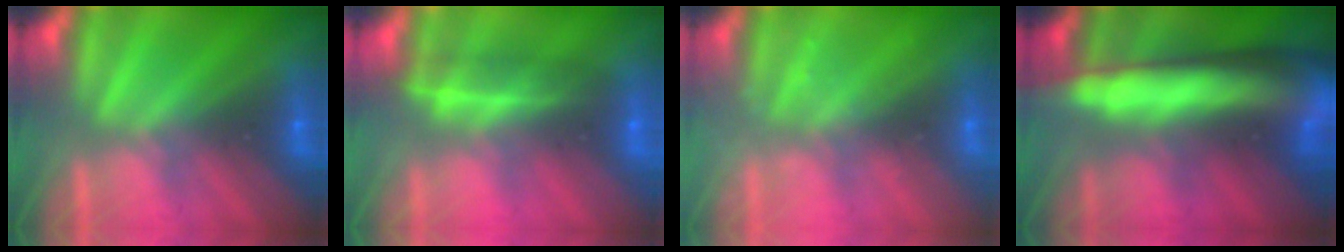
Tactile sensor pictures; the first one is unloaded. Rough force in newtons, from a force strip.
{"total": 2.0}
{"total": 2.2}
{"total": 9.4}